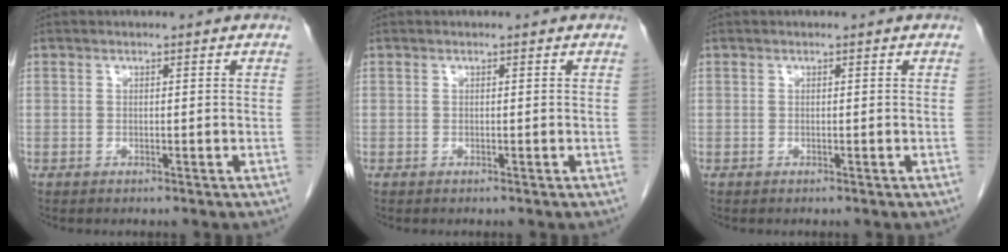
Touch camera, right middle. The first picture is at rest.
{"total": 0.0}
{"total": 0.0}